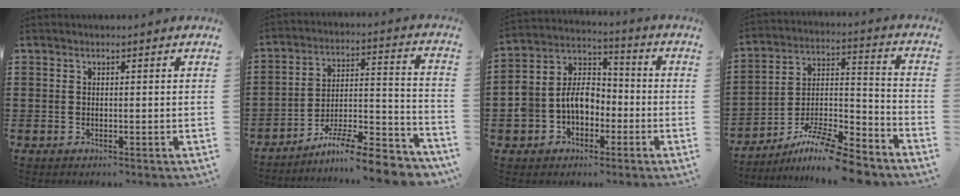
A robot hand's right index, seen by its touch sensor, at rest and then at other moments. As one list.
[{"total": 10.1, "force": [-8.7, 0.8, 4.9], "torque": [-0.068, 0.019, -0.167]}, {"total": 7.6, "force": [-2.2, 6.0, 4.2], "torque": [-0.107, 0.014, -0.047]}, {"total": 10.5, "force": [-9.1, 1.4, 5.1], "torque": [-0.084, 0.022, -0.177]}]